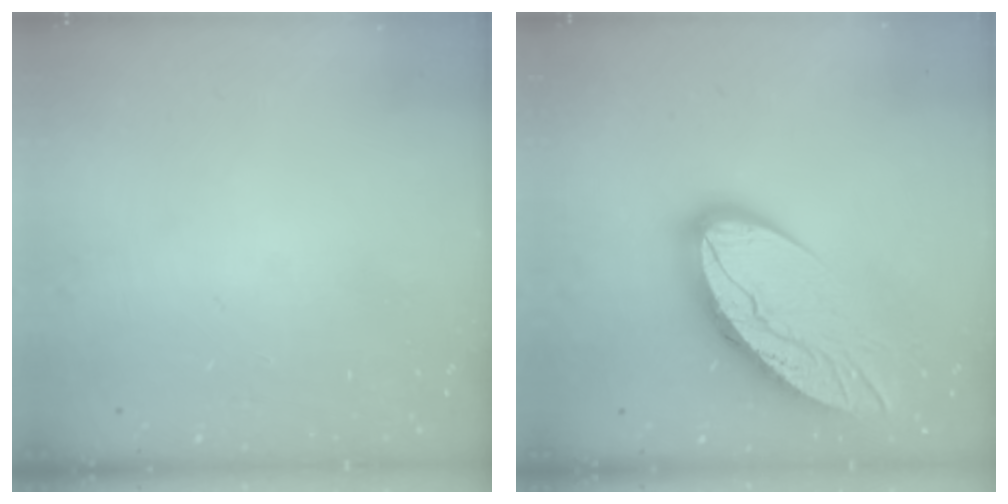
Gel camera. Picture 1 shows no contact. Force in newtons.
{"total": 15.0, "press": 15.0, "slide": 1.5}